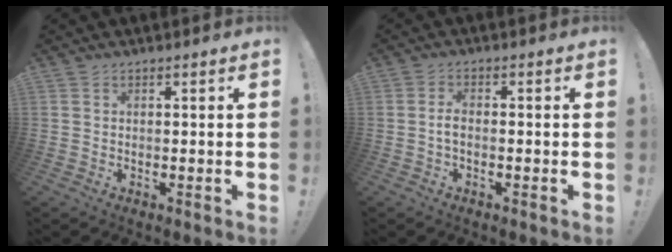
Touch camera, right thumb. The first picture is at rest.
{"total": 2.7, "force": [-0.7, 1.1, 2.4], "torque": [-0.050, 0.001, -0.014]}